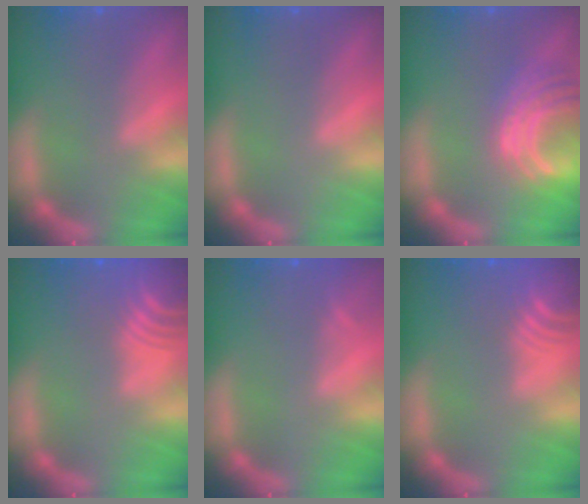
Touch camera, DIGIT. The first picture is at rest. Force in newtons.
{"total": 0.0}
{"total": 7.0}
{"total": 10.1}
{"total": 0.9}
{"total": 7.5}